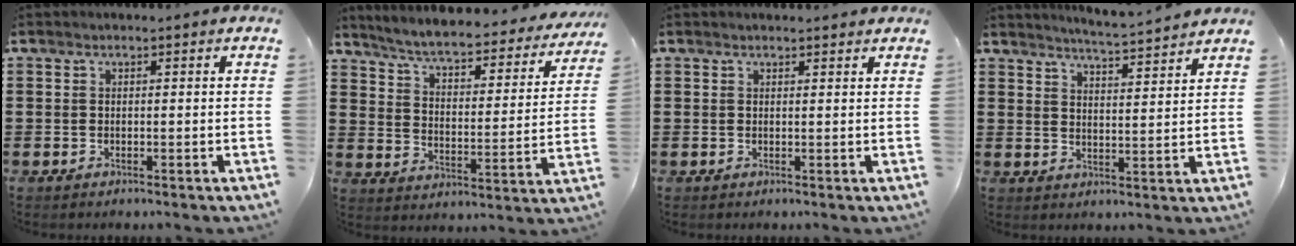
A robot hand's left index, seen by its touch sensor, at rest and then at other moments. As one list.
[{"total": 5.2, "force": [4.7, 0.0, 2.2], "torque": [-0.065, -0.036, 0.072]}, {"total": 0.8, "force": [0.8, 0.0, 0.2], "torque": [-0.005, -0.001, 0.016]}, {"total": 4.2, "force": [4.0, -0.9, 0.6], "torque": [-0.028, -0.031, 0.067]}]